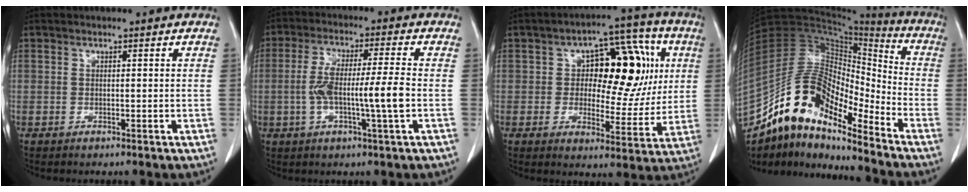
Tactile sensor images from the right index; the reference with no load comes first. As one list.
[{"total": 9.4, "force": [-1.6, 0.1, 9.3], "torque": [-0.178, 0.007, -0.031]}, {"total": 14.6, "force": [2.9, 7.5, 12.2], "torque": [-0.148, 0.041, 0.046]}, {"total": 17.0, "force": [-12.8, 5.2, 9.8], "torque": [-0.173, 0.050, -0.227]}]